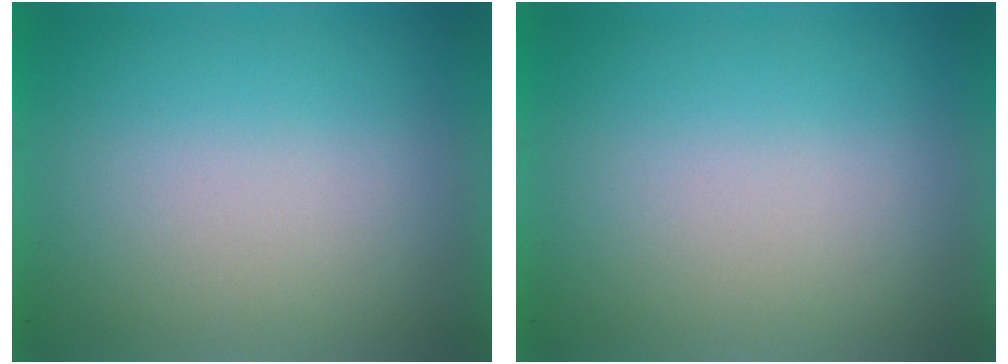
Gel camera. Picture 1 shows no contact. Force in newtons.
{"total": 0.0}